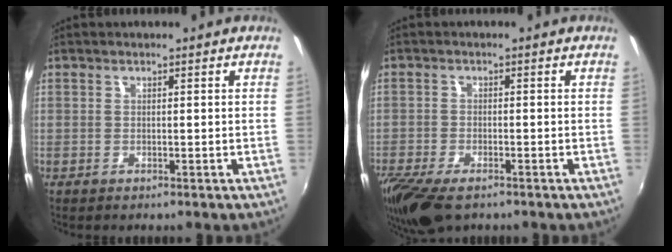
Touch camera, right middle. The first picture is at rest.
{"total": 10.3, "force": [-7.4, 3.8, 6.1], "torque": [-0.150, -0.045, -0.137]}